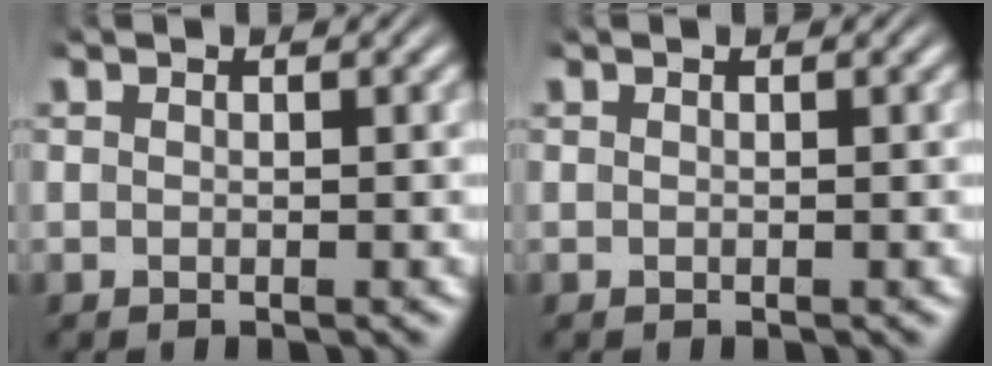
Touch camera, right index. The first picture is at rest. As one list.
[{"total": 0.0}]